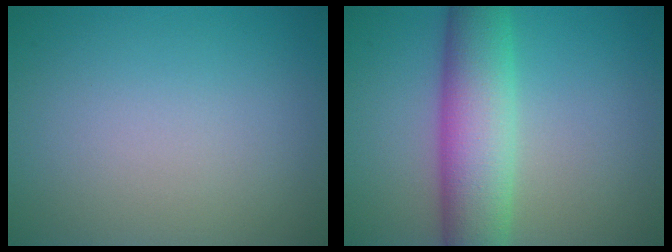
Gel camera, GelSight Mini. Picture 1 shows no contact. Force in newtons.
{"total": 7.8, "press": 7.8, "slide": 0.2}